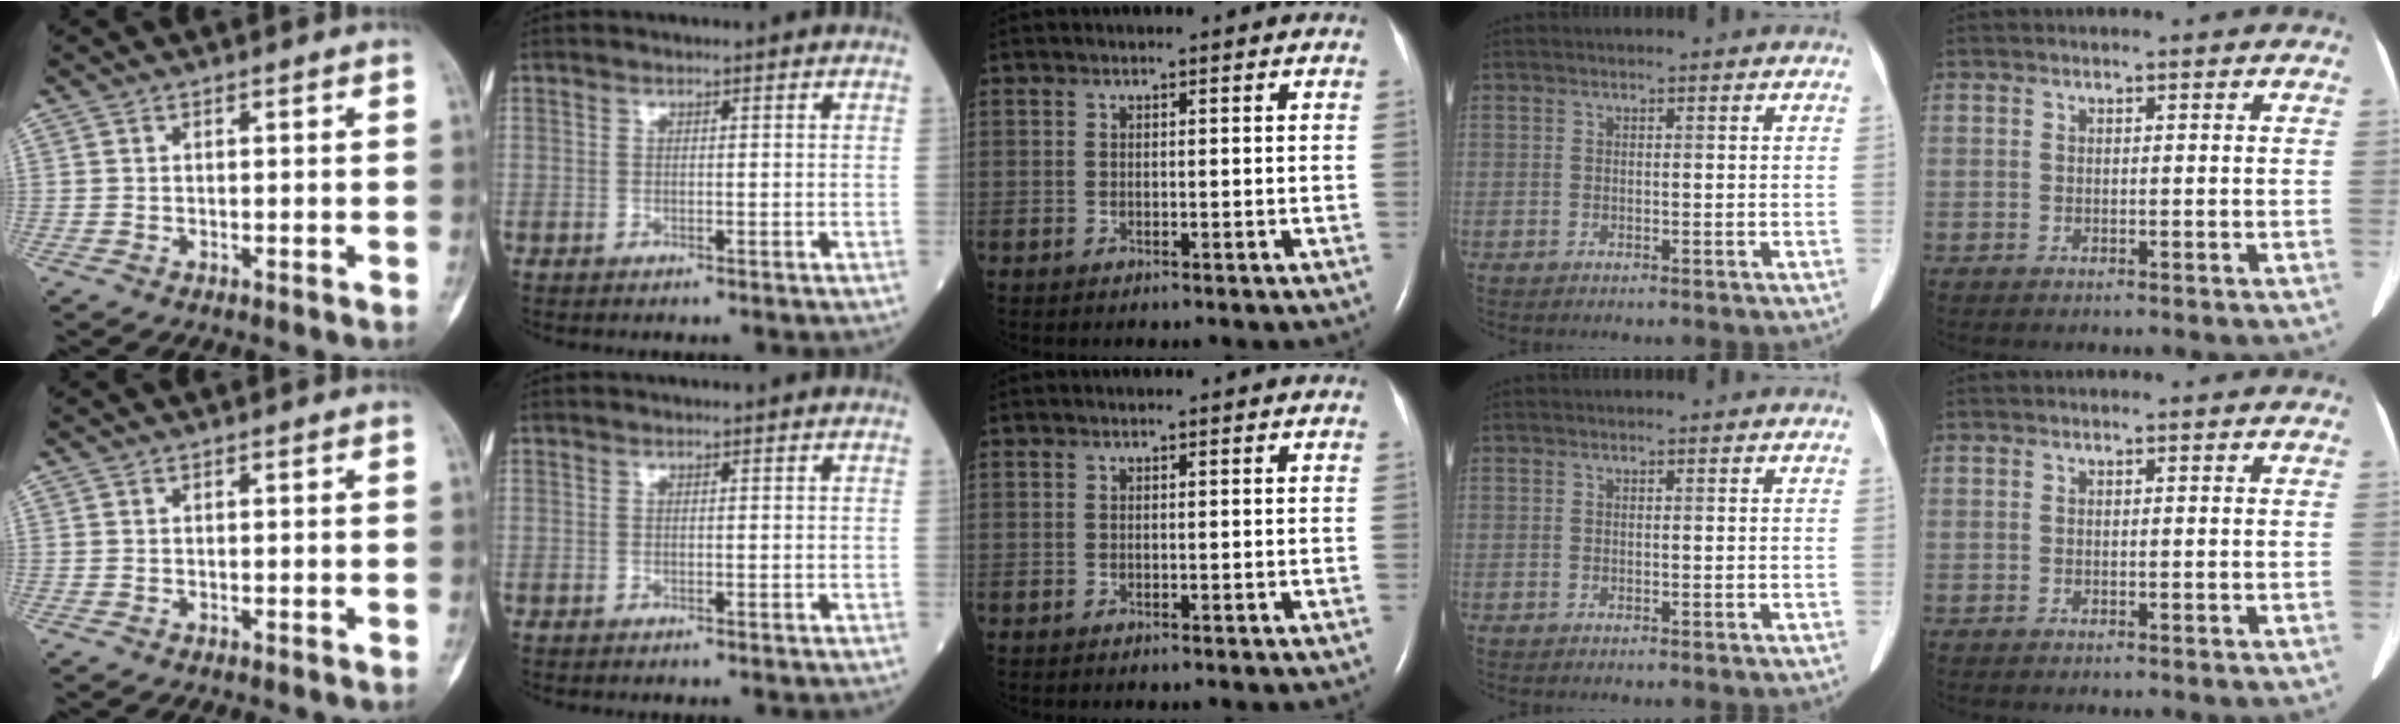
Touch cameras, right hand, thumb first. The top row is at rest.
{}